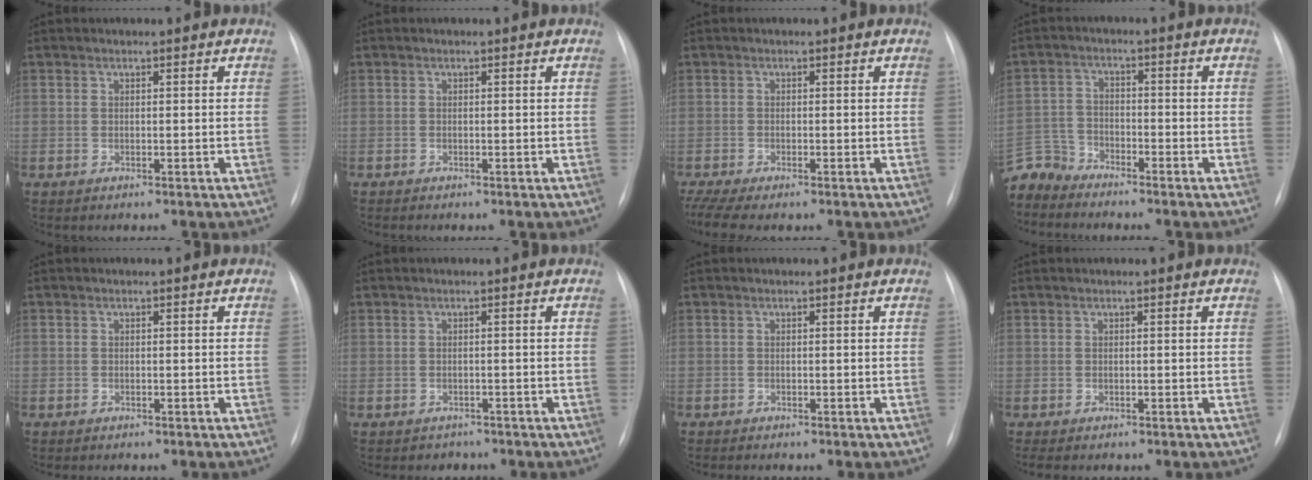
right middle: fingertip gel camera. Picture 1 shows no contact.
{"total": 0.0}
{"total": 5.5, "force": [-4.1, 1.1, 3.4], "torque": [-0.071, -0.005, -0.072]}
{"total": 5.5, "force": [-5.4, 1.0, -0.8], "torque": [0.015, 0.001, -0.110]}
{"total": 0.6, "force": [-0.4, 0.4, 0.1], "torque": [-0.007, 0.003, -0.007]}
{"total": 1.9, "force": [-1.5, 1.1, -0.3], "torque": [-0.003, 0.005, -0.021]}
{"total": 0.6, "force": [-0.6, 0.2, 0.2], "torque": [-0.007, -0.001, -0.010]}
{"total": 1.9, "force": [-1.5, 0.7, 1.0], "torque": [-0.011, -0.004, -0.013]}